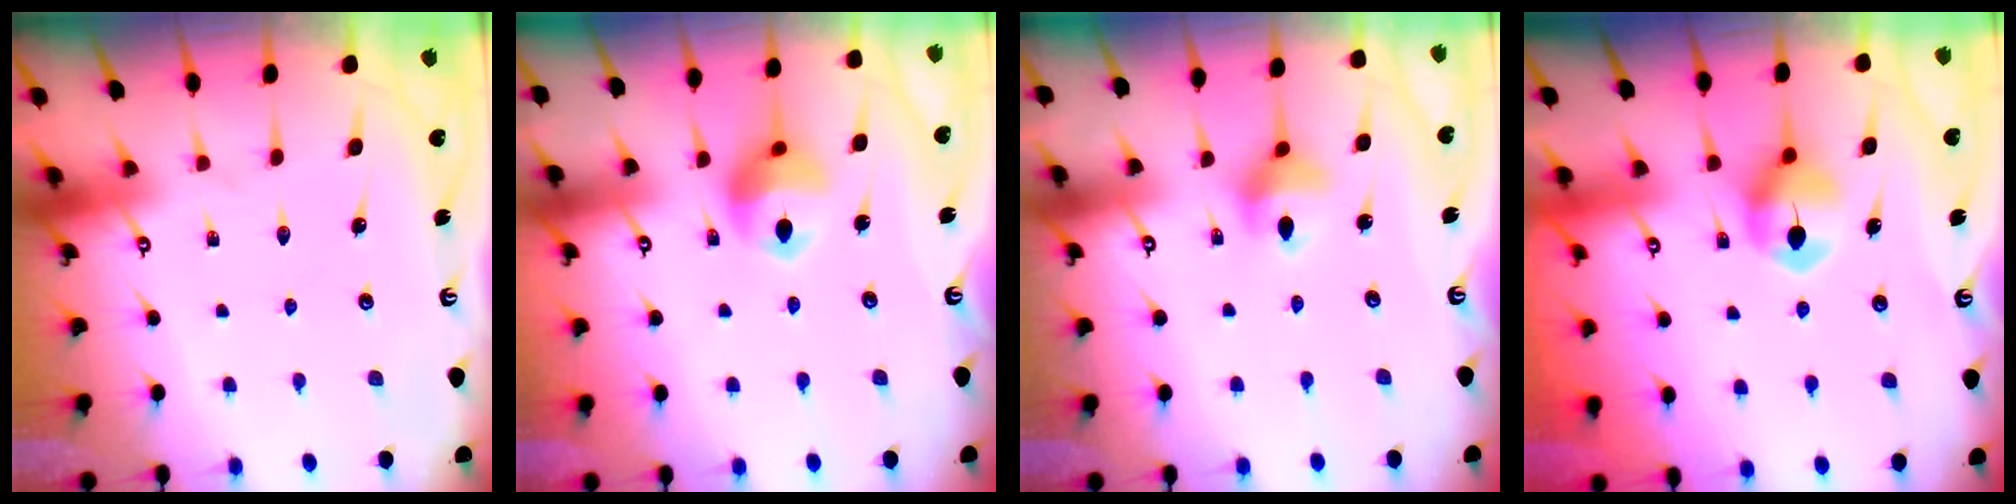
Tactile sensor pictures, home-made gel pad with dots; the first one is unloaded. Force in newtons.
{"total": 11.2, "press": 11.1, "slide": 1.5}
{"total": 8.1, "press": 7.6, "slide": 2.7}
{"total": 8.4, "press": 8.3, "slide": 0.4}